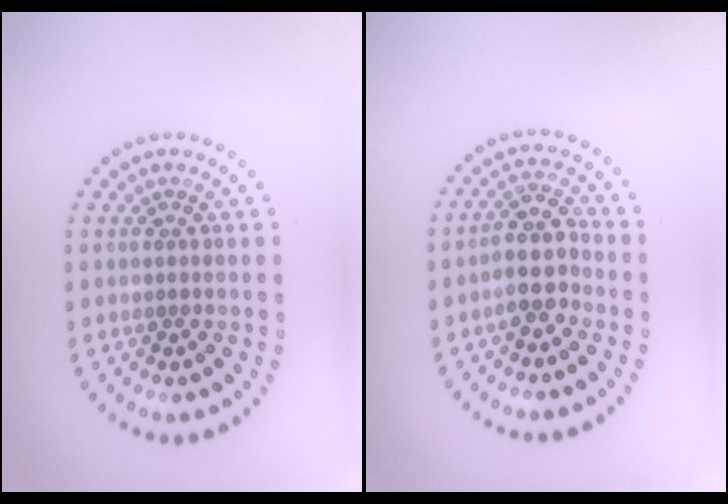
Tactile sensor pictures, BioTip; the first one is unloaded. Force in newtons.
{"total": 3.4, "press": 3.1, "slide": 1.4}